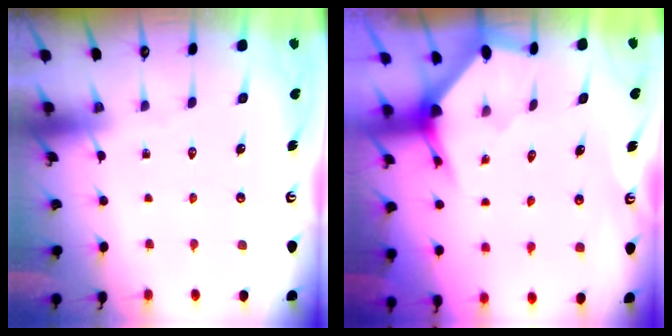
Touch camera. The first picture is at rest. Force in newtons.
{"total": 3.0, "press": 3.0, "slide": 0.3}